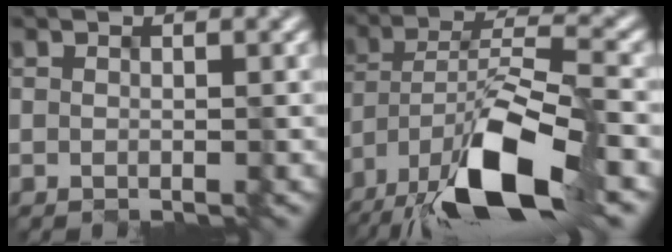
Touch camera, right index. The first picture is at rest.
{"total": 12.2, "force": [-7.9, 2.8, 8.9], "torque": [-0.165, -0.001, -0.143]}